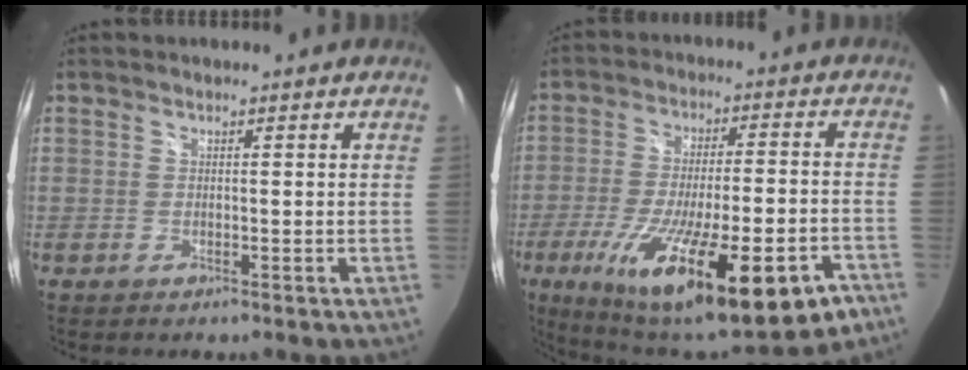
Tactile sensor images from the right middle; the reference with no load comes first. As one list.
[{"total": 26.4, "force": [-14.7, 6.6, 20.9], "torque": [-0.355, -0.069, -0.215]}]